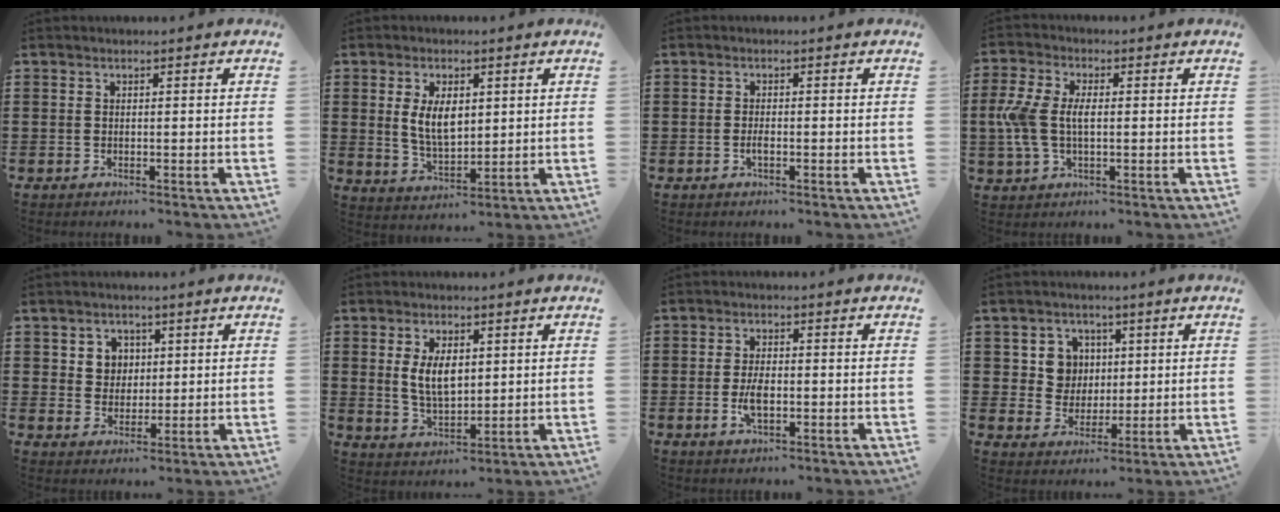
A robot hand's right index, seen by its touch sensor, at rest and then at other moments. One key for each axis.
{"total": 6.3, "fx": 1.4, "fy": 3.3, "fz": 5.2, "tx": -0.101, "ty": 0.006, "tz": 0.022}
{"total": 1.1, "fx": -0.4, "fy": 0.4, "fz": 1.0, "tx": -0.018, "ty": -0.002, "tz": -0.007}
{"total": 7.0, "fx": -0.1, "fy": 3.6, "fz": 6.0, "tx": -0.153, "ty": -0.005, "tz": -0.014}
{"total": 3.7, "fx": 1.3, "fy": 3.4, "fz": 0.9, "tx": -0.026, "ty": 0.009, "tz": 0.021}
{"total": 6.2, "fx": 1.3, "fy": 3.3, "fz": 5.1, "tx": -0.091, "ty": 0.003, "tz": 0.019}
{"total": 3.9, "fx": -0.8, "fy": 1.8, "fz": 3.4, "tx": -0.074, "ty": 0.000, "tz": -0.017}
{"total": 6.0, "fx": 1.6, "fy": 5.4, "fz": 2.0, "tx": -0.056, "ty": 0.016, "tz": 0.028}